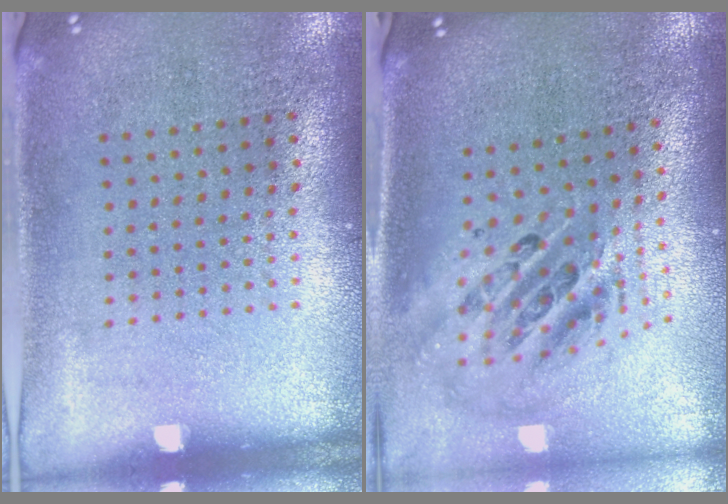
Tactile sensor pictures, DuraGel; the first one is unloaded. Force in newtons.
{"total": 2.4, "press": 1.7, "slide": 1.7}